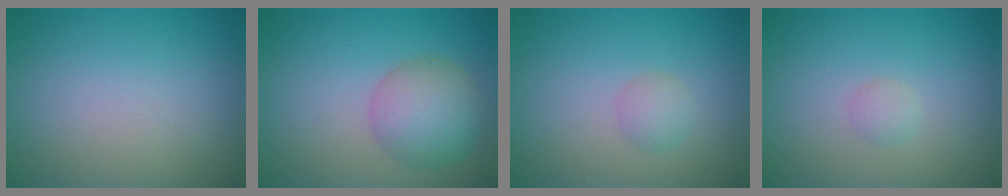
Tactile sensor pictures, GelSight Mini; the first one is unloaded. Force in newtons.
{"total": 5.0, "press": 5.0, "slide": 0.2}
{"total": 1.4, "press": 1.4, "slide": 0.1}
{"total": 0.9, "press": 0.9, "slide": 0.0}